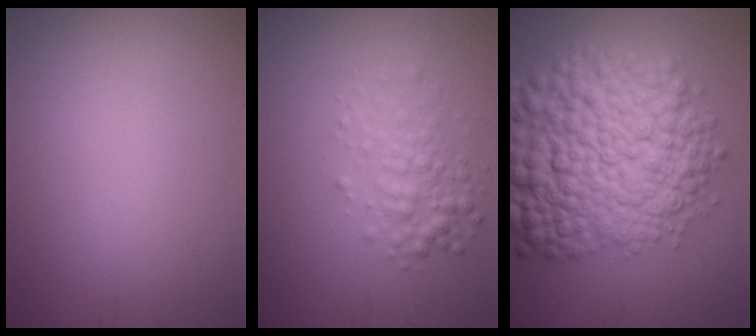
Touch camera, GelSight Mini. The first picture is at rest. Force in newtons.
{"total": 2.8, "press": 2.8, "slide": 0.0}
{"total": 12.7, "press": 12.7, "slide": 0.4}